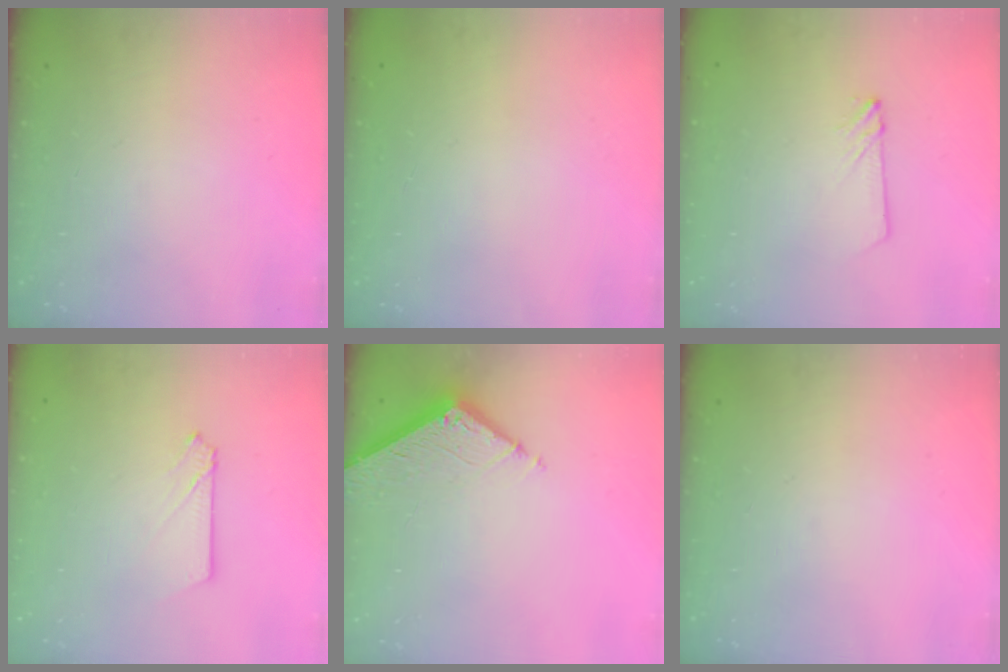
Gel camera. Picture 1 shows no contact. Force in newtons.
{"total": 0.0}
{"total": 2.8, "press": 2.8, "slide": 0.3}
{"total": 2.6, "press": 2.6, "slide": 0.3}
{"total": 6.7, "press": 6.7, "slide": 0.2}
{"total": 0.0}